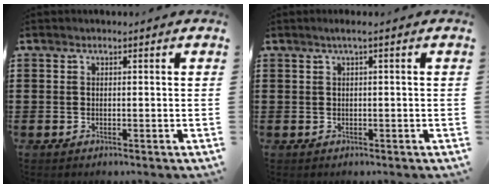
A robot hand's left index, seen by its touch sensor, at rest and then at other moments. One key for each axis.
{"total": 1.3, "fx": 0.0, "fy": 0.0, "fz": 1.3, "tx": -0.020, "ty": -0.004, "tz": 0.000}